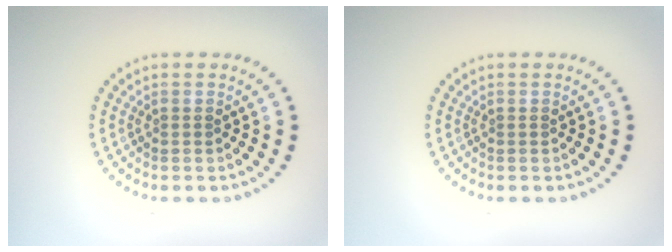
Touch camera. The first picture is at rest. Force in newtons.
{"total": 0.0}